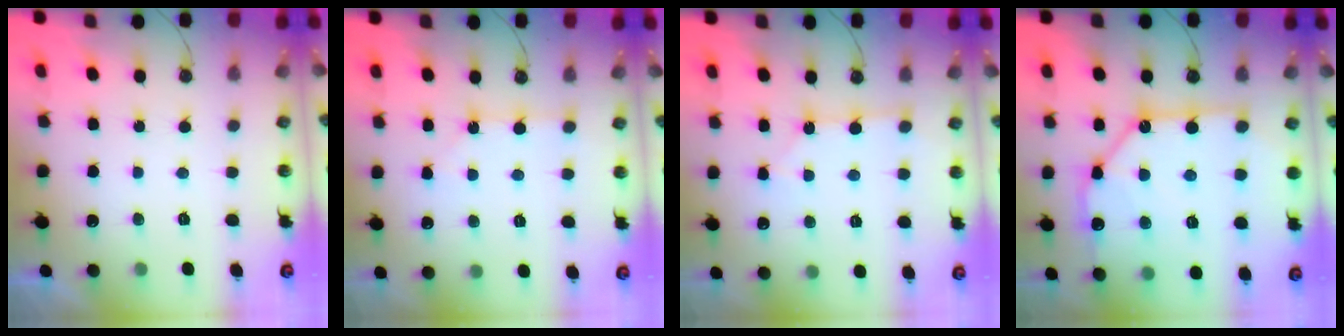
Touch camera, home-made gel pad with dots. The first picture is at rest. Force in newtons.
{"total": 1.8, "press": 1.8, "slide": 0.3}
{"total": 2.6, "press": 2.6, "slide": 0.3}
{"total": 18.6, "press": 18.5, "slide": 2.3}